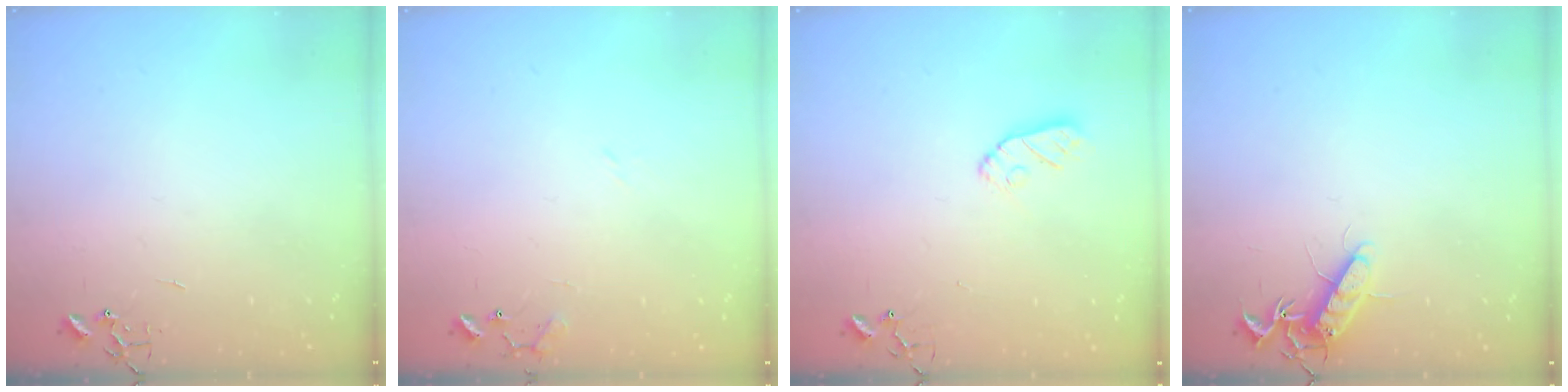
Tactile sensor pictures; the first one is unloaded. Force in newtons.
{"total": 9.5, "press": 9.5, "slide": 0.7}
{"total": 7.2, "press": 7.2, "slide": 0.4}
{"total": 11.1, "press": 11.1, "slide": 0.3}